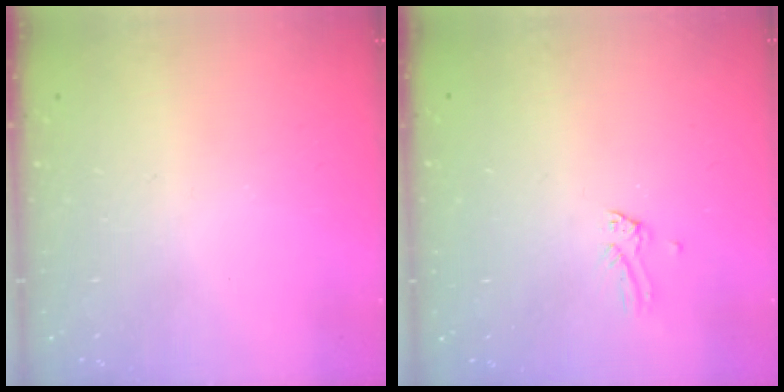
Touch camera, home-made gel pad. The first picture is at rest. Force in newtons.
{"total": 0.0}